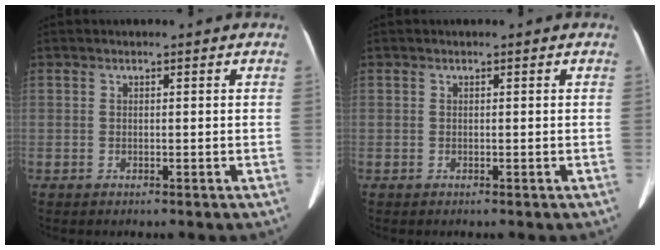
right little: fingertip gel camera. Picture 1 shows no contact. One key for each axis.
{"total": 0.0}